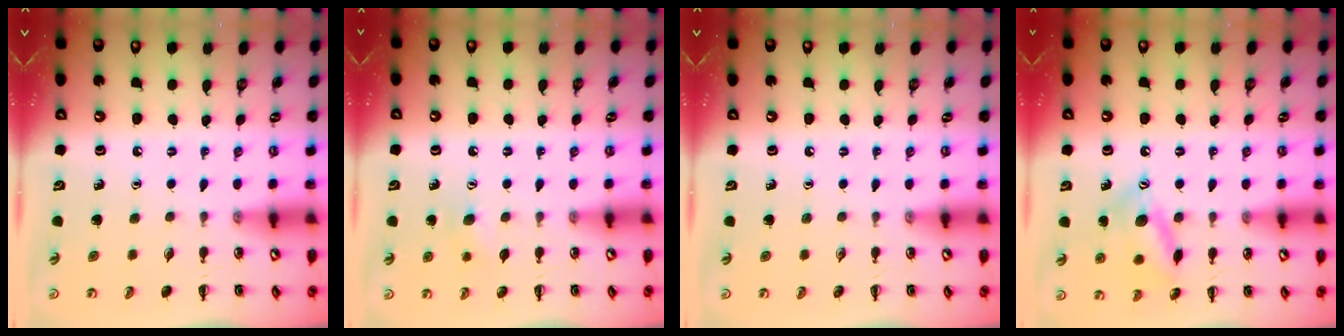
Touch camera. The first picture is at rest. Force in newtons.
{"total": 5.4, "press": 5.2, "slide": 1.4}
{"total": 0.0}
{"total": 14.1, "press": 14.0, "slide": 1.0}